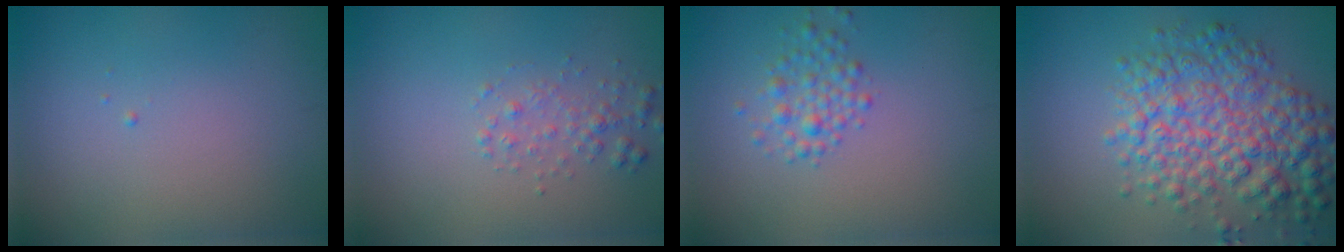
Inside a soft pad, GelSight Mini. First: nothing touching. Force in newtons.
{"total": 1.6, "press": 1.6, "slide": 0.0}
{"total": 2.1, "press": 2.1, "slide": 0.1}
{"total": 7.0, "press": 7.0, "slide": 0.2}